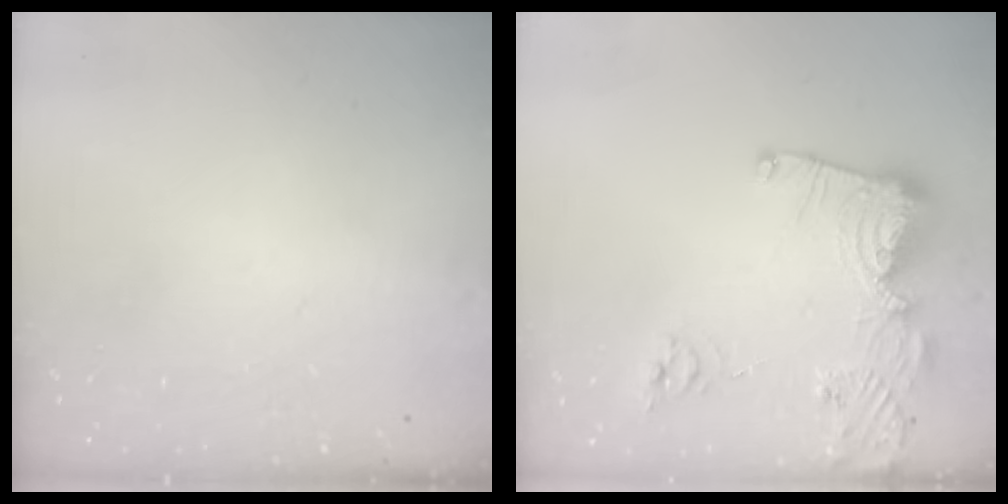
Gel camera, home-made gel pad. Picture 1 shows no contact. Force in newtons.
{"total": 15.3, "press": 15.2, "slide": 1.7}